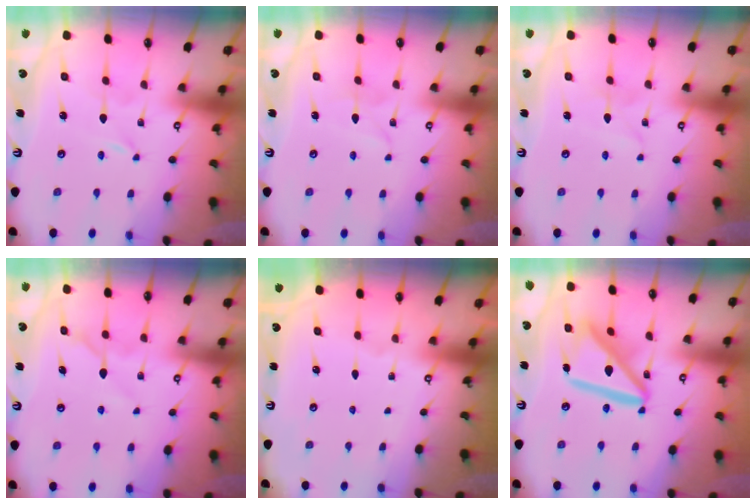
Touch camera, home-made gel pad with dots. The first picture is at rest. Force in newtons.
{"total": 2.3, "press": 2.3, "slide": 0.1}
{"total": 2.0, "press": 1.9, "slide": 0.2}
{"total": 6.1, "press": 6.1, "slide": 0.6}
{"total": 0.0}
{"total": 15.6, "press": 15.5, "slide": 1.7}